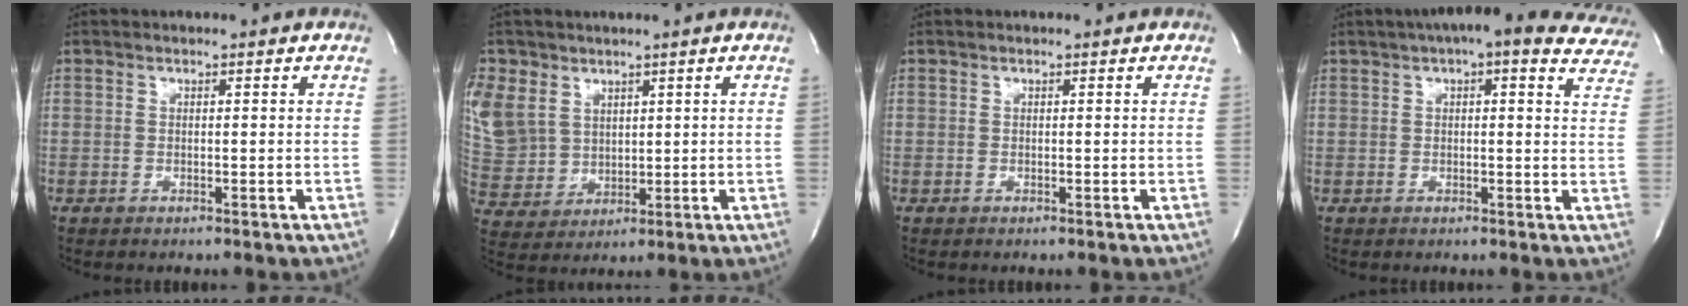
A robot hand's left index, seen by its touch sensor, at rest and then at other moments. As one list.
[{"total": 18.7, "force": [7.9, 15.5, 6.9], "torque": [-0.252, 0.041, 0.180]}, {"total": 0.0}, {"total": 18.7, "force": [15.5, 4.9, 9.2], "torque": [-0.114, 0.027, 0.165]}]